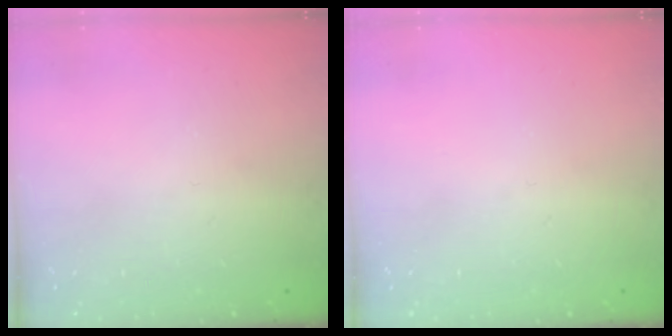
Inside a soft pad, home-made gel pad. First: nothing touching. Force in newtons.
{"total": 0.0}